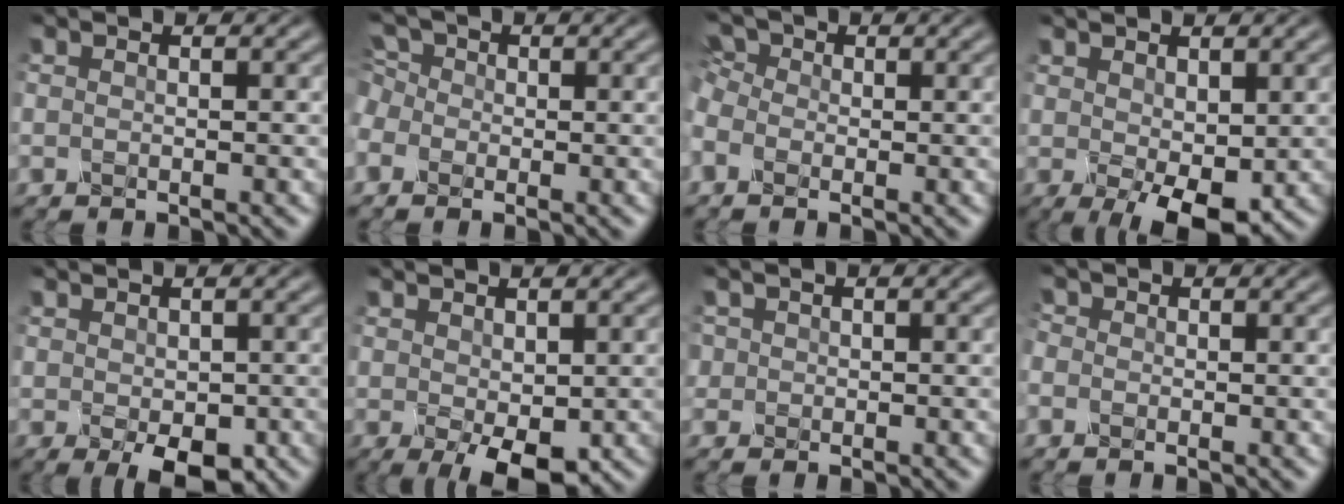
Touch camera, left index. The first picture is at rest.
{"total": 3.7, "force": [0.3, 3.3, 1.6], "torque": [-0.044, 0.020, -0.018]}
{"total": 3.6, "force": [-0.2, 3.0, 2.0], "torque": [-0.066, 0.012, -0.014]}
{"total": 4.5, "force": [0.0, 2.2, 3.9], "torque": [-0.078, -0.012, 0.008]}
{"total": 3.3, "force": [-1.2, 1.7, 2.5], "torque": [-0.041, -0.012, -0.010]}
{"total": 3.4, "force": [-0.3, 1.7, 2.9], "torque": [-0.055, -0.009, 0.005]}
{"total": 1.0, "force": [0.2, 1.0, -0.1], "torque": [0.000, -0.003, 0.003]}
{"total": 1.4, "force": [0.1, 1.4, 0.2], "torque": [-0.009, 0.002, -0.007]}